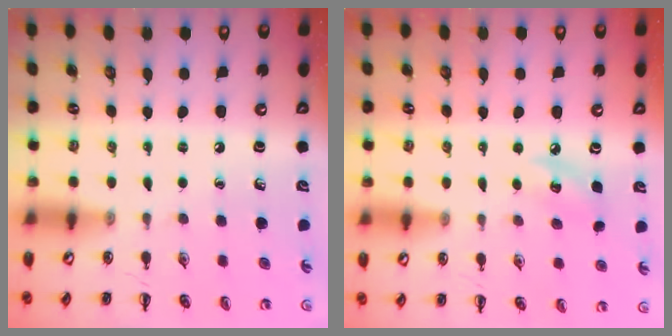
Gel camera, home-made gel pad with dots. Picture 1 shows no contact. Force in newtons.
{"total": 6.6, "press": 6.4, "slide": 1.5}